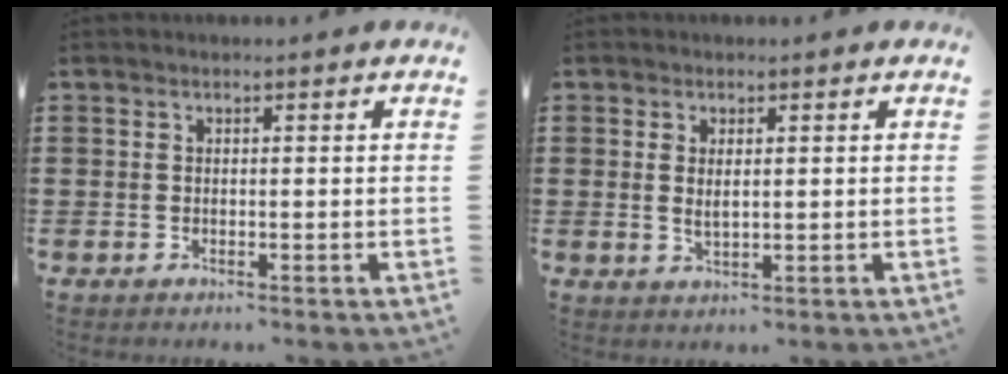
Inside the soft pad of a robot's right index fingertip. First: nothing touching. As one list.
[{"total": 2.0, "force": [0.5, 0.8, 1.8], "torque": [-0.036, 0.004, 0.008]}]